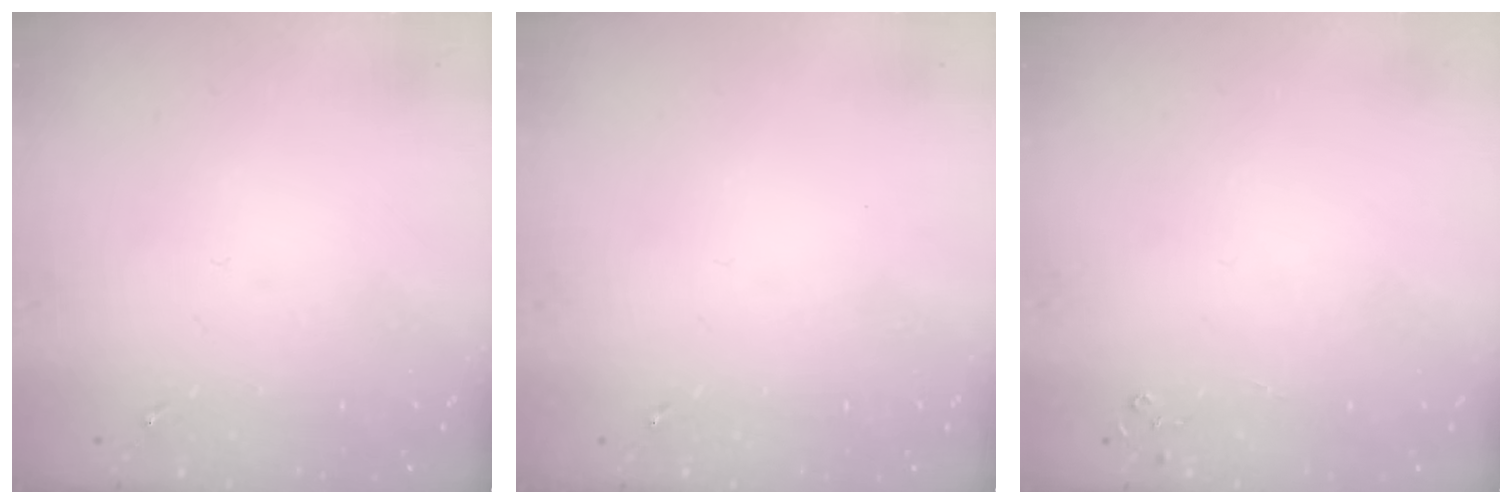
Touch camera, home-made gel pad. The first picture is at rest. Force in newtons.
{"total": 0.0}
{"total": 2.8, "press": 2.8, "slide": 0.3}